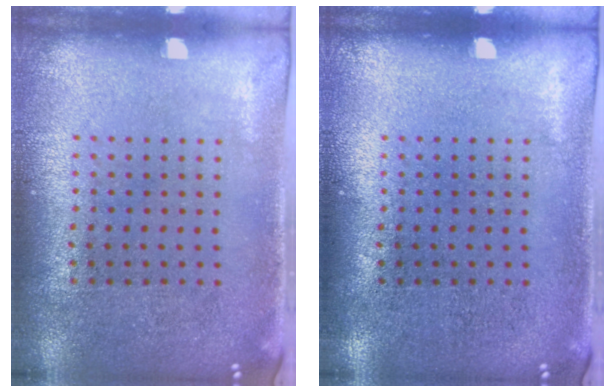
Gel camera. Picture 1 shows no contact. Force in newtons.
{"total": 0.0}